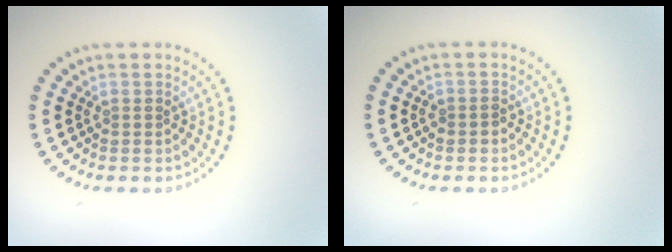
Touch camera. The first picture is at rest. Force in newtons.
{"total": 0.9, "press": 0.8, "slide": 0.4}